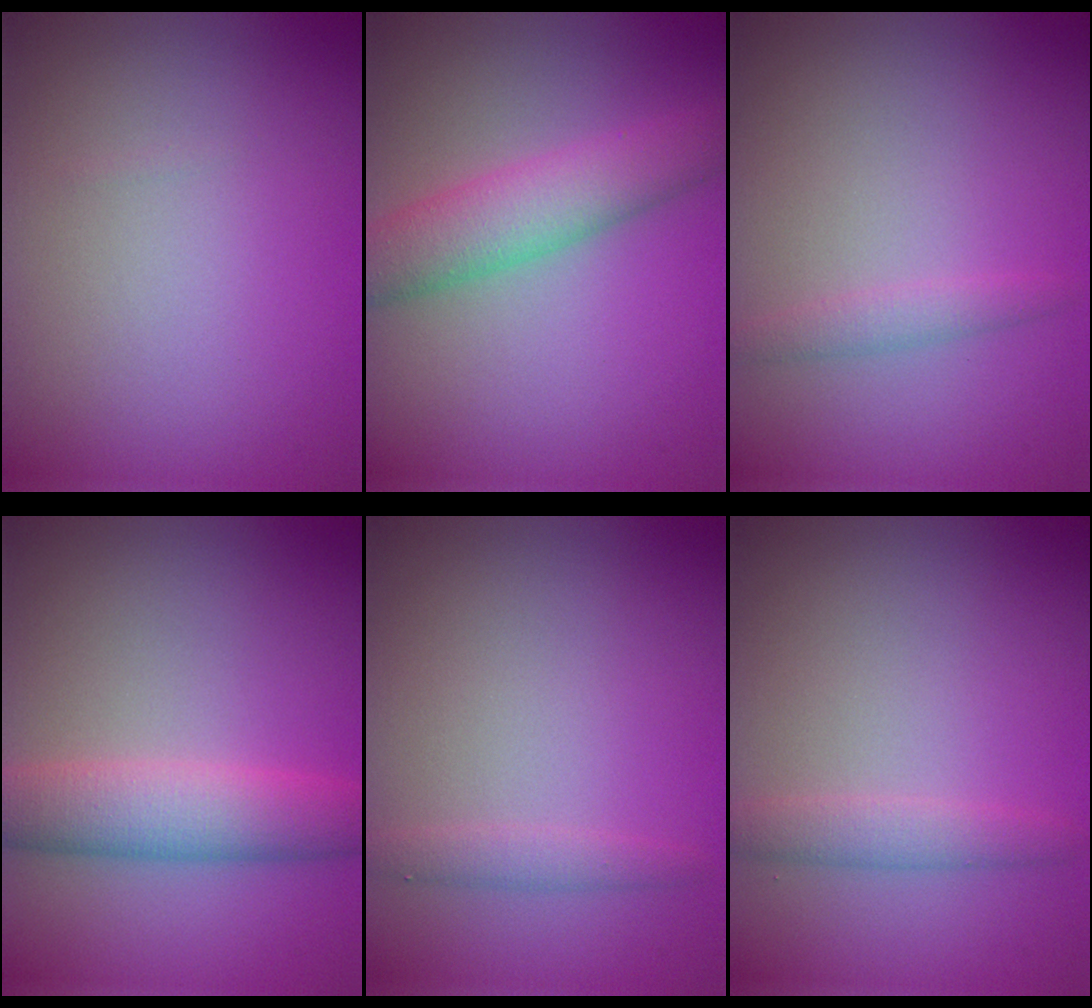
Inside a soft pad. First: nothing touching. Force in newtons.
{"total": 4.9, "press": 4.9, "slide": 0.0}
{"total": 1.2, "press": 1.2, "slide": 0.1}
{"total": 5.1, "press": 5.1, "slide": 0.4}
{"total": 1.2, "press": 1.2, "slide": 0.0}
{"total": 1.9, "press": 1.8, "slide": 0.1}